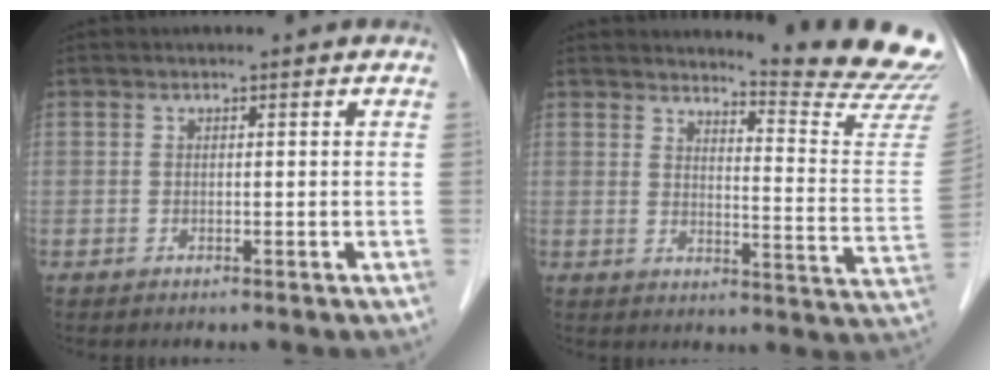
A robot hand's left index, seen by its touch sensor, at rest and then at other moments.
{"total": 15.1, "force": [14.7, -1.5, 3.0], "torque": [-0.040, -0.134, 0.161]}